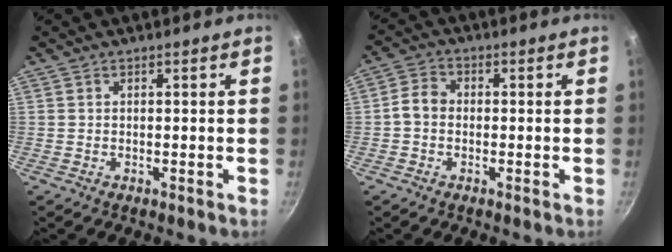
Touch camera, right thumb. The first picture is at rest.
{"total": 3.9, "force": [-0.6, 3.1, 2.2], "torque": [-0.037, 0.016, -0.023]}